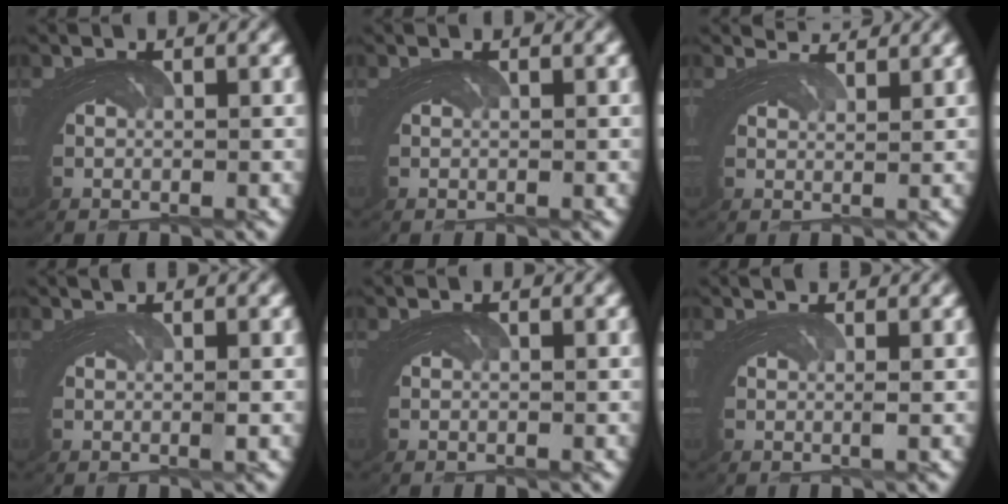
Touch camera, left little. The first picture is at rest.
{"total": 0.0}
{"total": 2.8, "force": [2.4, -1.3, -0.8], "torque": [0.027, 0.014, 0.032]}
{"total": 1.7, "force": [0.8, -1.2, -0.8], "torque": [0.023, 0.011, 0.006]}
{"total": 0.0}
{"total": 2.1, "force": [1.0, -1.6, -1.0], "torque": [0.028, 0.011, 0.010]}